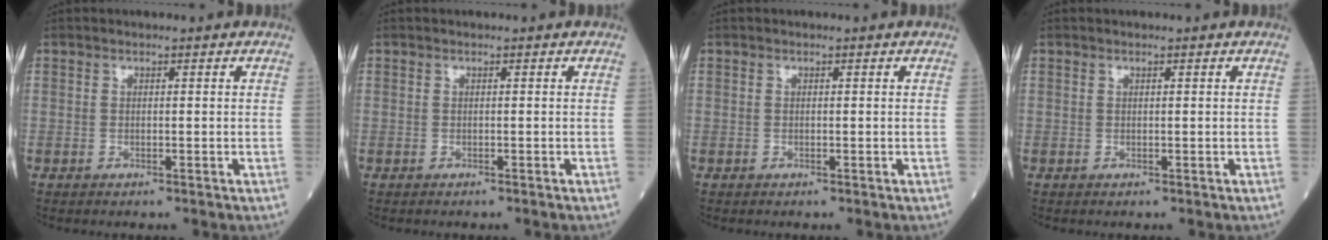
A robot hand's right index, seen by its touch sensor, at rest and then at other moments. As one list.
[{"total": 0.0}, {"total": 0.0}, {"total": 0.0}]